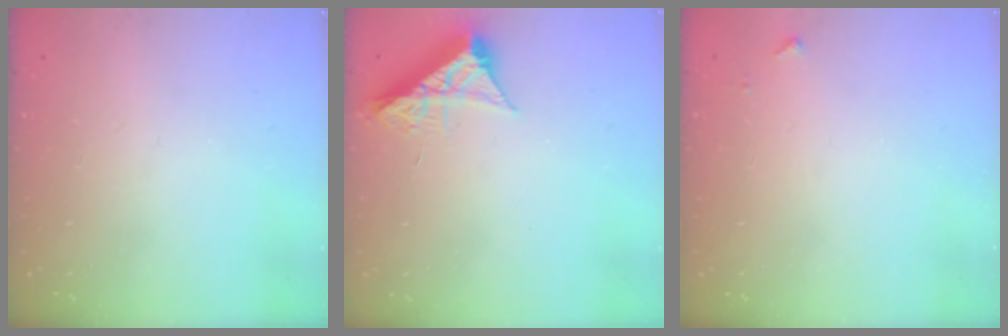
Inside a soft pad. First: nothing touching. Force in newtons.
{"total": 8.9, "press": 8.9, "slide": 0.4}
{"total": 3.5, "press": 3.5, "slide": 0.4}